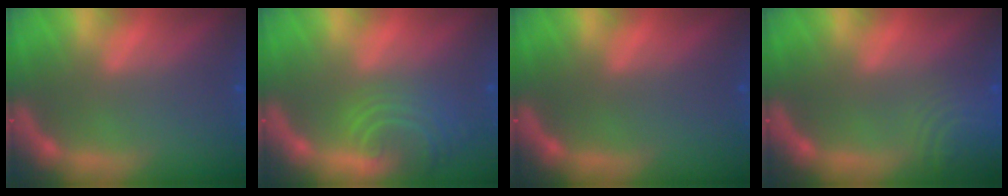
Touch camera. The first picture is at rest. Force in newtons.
{"total": 5.5}
{"total": 0.0}
{"total": 7.0}